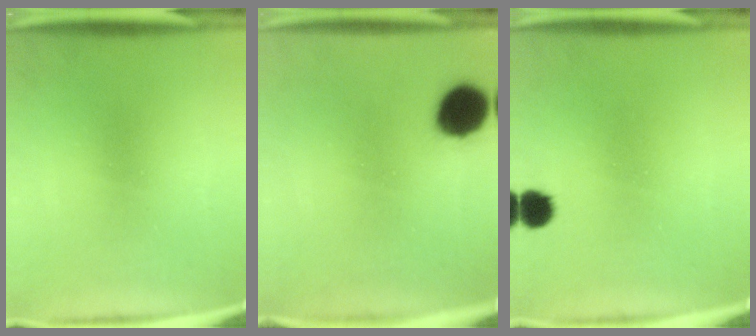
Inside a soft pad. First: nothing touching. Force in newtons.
{"total": 10.5}
{"total": 3.9}